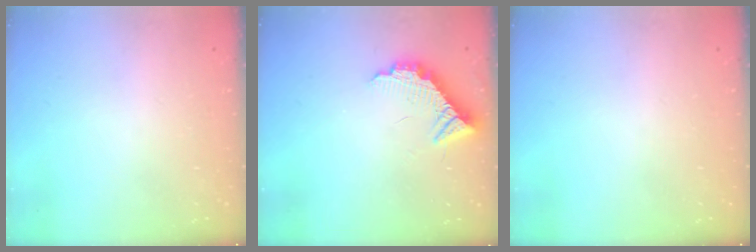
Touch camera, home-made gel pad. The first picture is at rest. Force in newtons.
{"total": 10.7, "press": 10.7, "slide": 0.7}
{"total": 0.0}